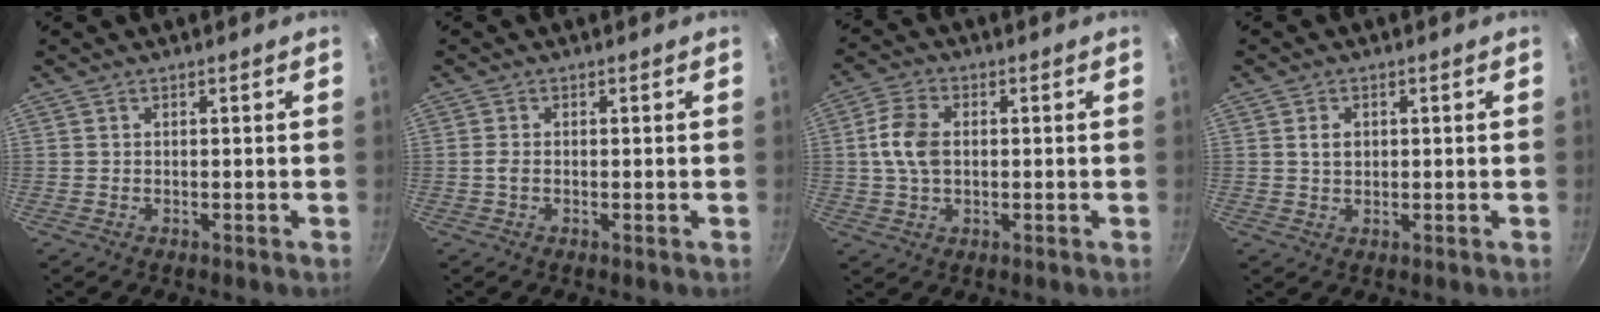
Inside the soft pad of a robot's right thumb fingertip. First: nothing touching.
{"total": 1.3, "force": [-0.3, 0.4, 1.2], "torque": [-0.031, 0.001, -0.010]}
{"total": 7.3, "force": [0.4, 4.8, 5.4], "torque": [-0.100, 0.013, 0.003]}
{"total": 2.5, "force": [0.5, 1.9, 1.6], "torque": [-0.019, 0.002, 0.009]}